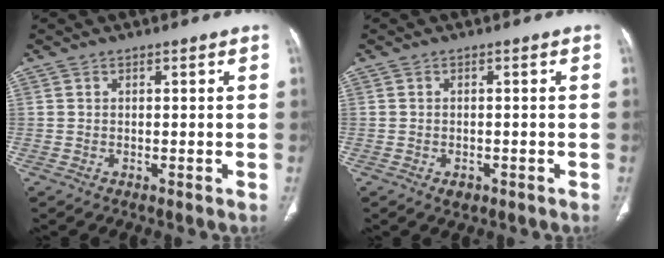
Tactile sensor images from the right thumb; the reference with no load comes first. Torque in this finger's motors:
{"motor_torque": [1.27, 0.36, 0.14, -0.57, -0.02]}